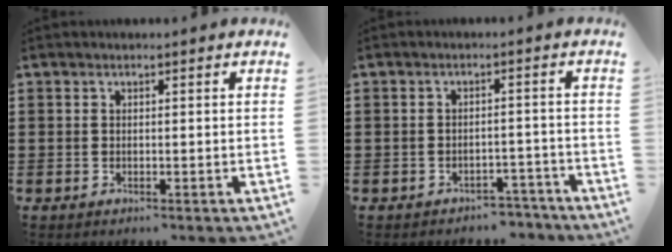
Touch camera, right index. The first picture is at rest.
{"total": 2.6, "force": [-2.5, 0.7, 0.2], "torque": [-0.009, 0.003, -0.053]}